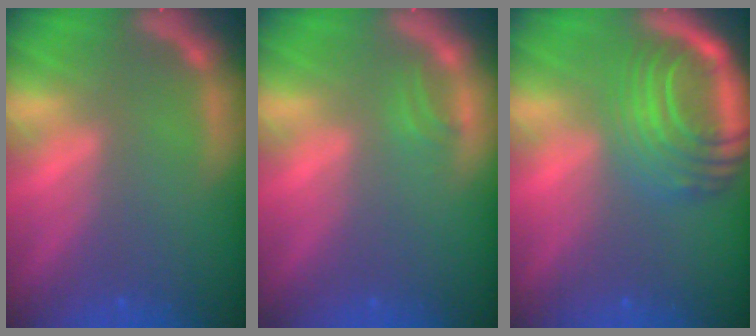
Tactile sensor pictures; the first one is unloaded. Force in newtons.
{"total": 0.9}
{"total": 10.1}